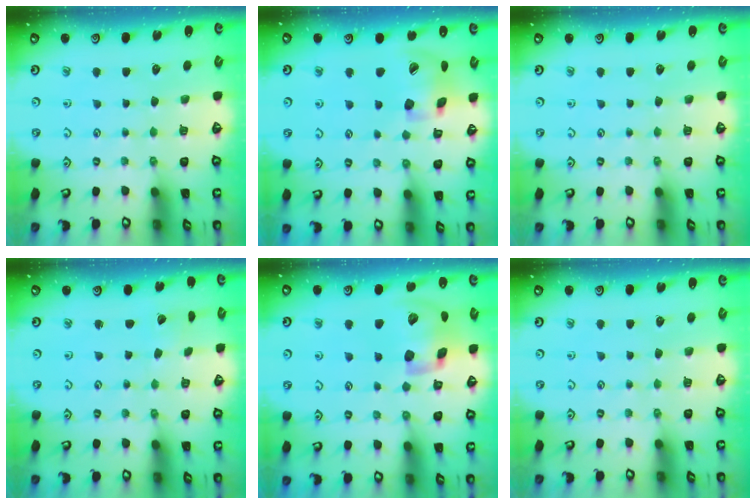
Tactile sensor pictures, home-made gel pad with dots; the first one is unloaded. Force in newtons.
{"total": 14.2, "press": 14.1, "slide": 1.1}
{"total": 0.0}
{"total": 1.6, "press": 1.6, "slide": 0.0}
{"total": 18.2, "press": 18.0, "slide": 2.9}
{"total": 0.0}